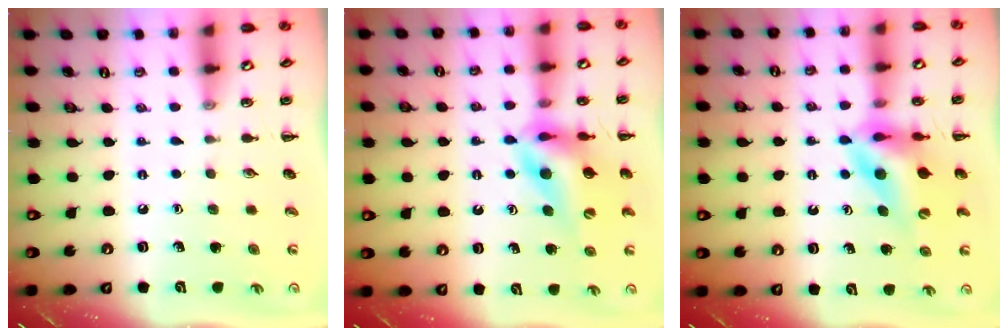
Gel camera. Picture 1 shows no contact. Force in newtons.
{"total": 11.8, "press": 11.2, "slide": 3.7}
{"total": 11.5, "press": 10.9, "slide": 3.5}